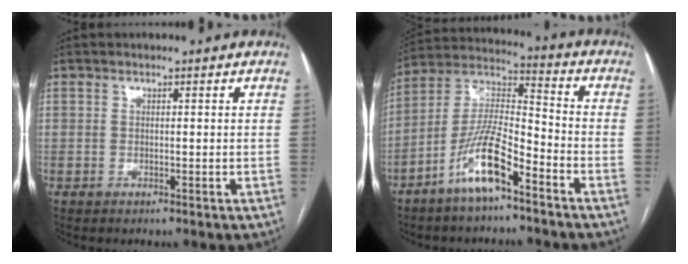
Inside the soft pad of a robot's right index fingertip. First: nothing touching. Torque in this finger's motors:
{"motor_torque": [0.45, -0.36, -0.10, -0.06]}